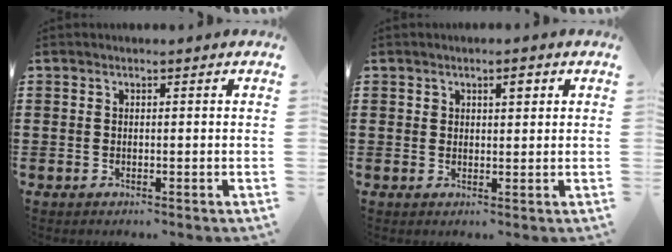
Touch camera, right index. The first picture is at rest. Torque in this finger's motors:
{"motor_torque": [-0.35, 0.18, 0.04, -0.01]}